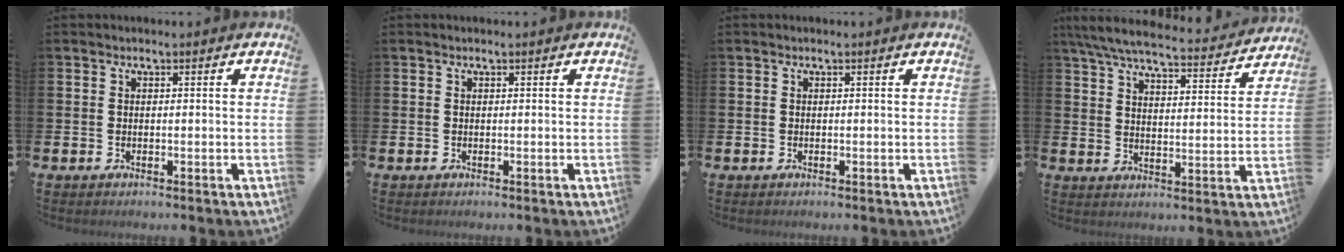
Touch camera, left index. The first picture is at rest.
{"total": 0.0}
{"total": 0.0}
{"total": 7.3, "force": [6.6, 1.1, 2.9], "torque": [-0.073, -0.042, 0.112]}